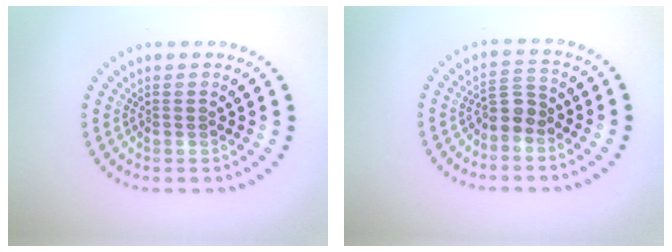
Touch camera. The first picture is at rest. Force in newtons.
{"total": 2.2, "press": 1.8, "slide": 1.2}